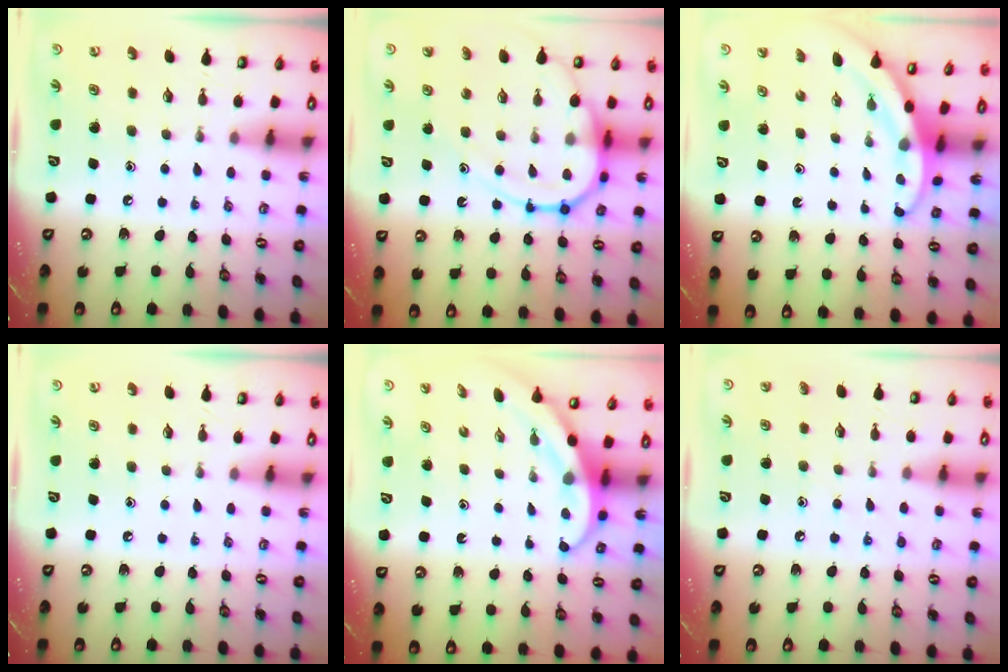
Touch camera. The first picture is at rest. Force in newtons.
{"total": 14.0, "press": 14.0, "slide": 1.4}
{"total": 3.5, "press": 3.5, "slide": 0.1}
{"total": 0.0}
{"total": 3.5, "press": 3.5, "slide": 0.1}
{"total": 4.7, "press": 4.7, "slide": 0.5}